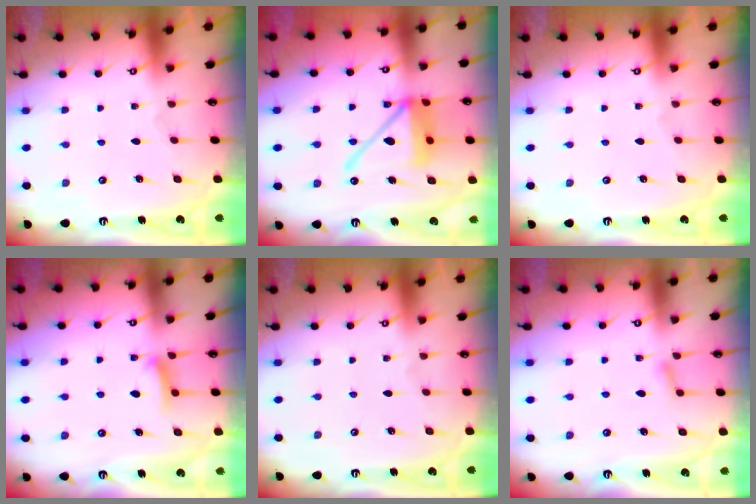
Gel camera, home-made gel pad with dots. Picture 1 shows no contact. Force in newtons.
{"total": 15.0, "press": 14.9, "slide": 1.8}
{"total": 0.0}
{"total": 6.8, "press": 6.7, "slide": 0.8}
{"total": 0.0}
{"total": 5.9, "press": 5.9, "slide": 0.6}